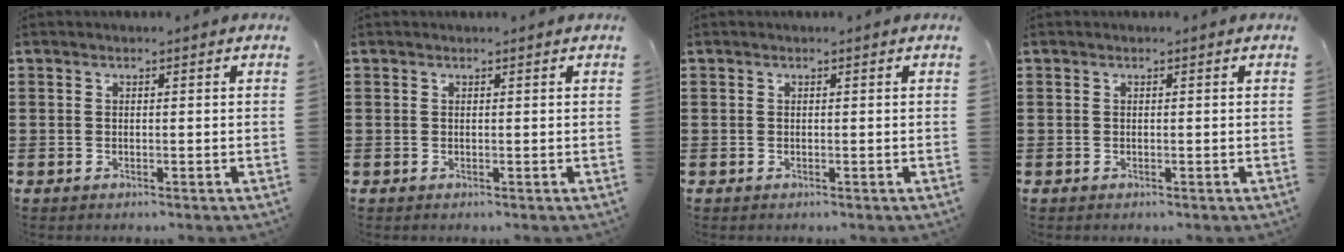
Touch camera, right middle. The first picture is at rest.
{"total": 0.0}
{"total": 0.0}
{"total": 0.0}